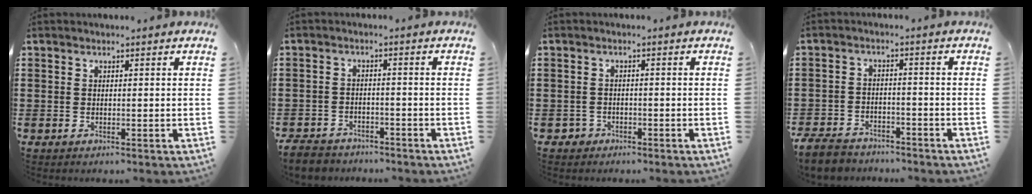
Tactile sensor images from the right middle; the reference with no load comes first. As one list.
[{"total": 3.7, "force": [-3.5, 1.0, 0.3], "torque": [-0.022, -0.001, -0.079]}, {"total": 1.6, "force": [-1.2, 1.0, 0.0], "torque": [-0.006, 0.002, -0.030]}, {"total": 4.9, "force": [-4.6, 1.3, 1.0], "torque": [-0.036, 0.001, -0.097]}]